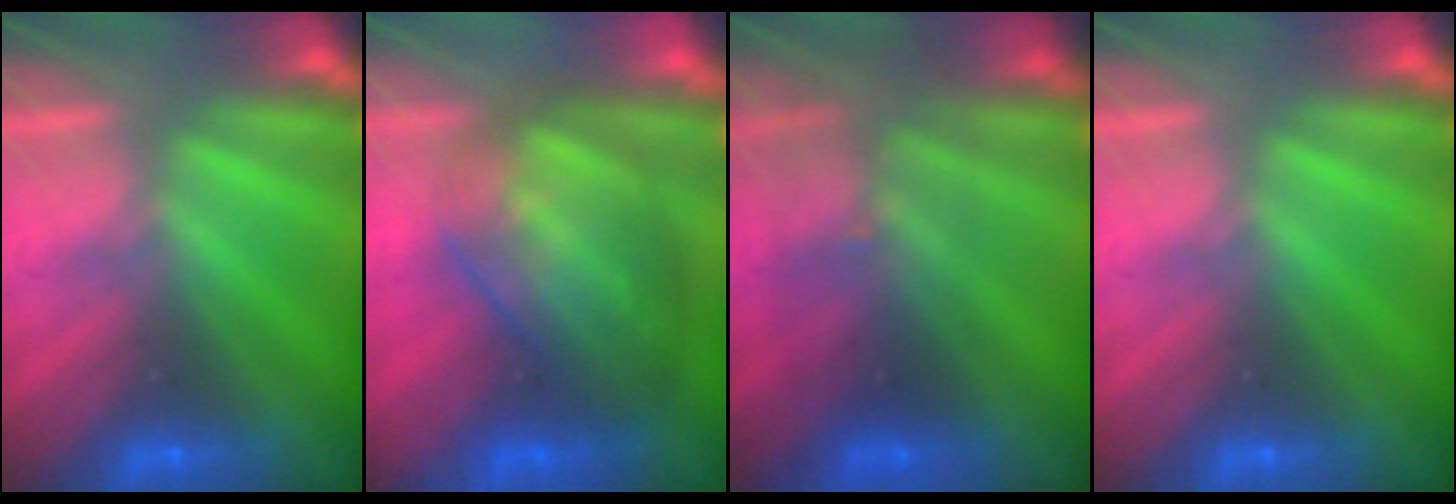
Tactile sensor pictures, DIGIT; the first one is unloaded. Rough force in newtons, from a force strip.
{"total": 7.4}
{"total": 2.8}
{"total": 0.0}